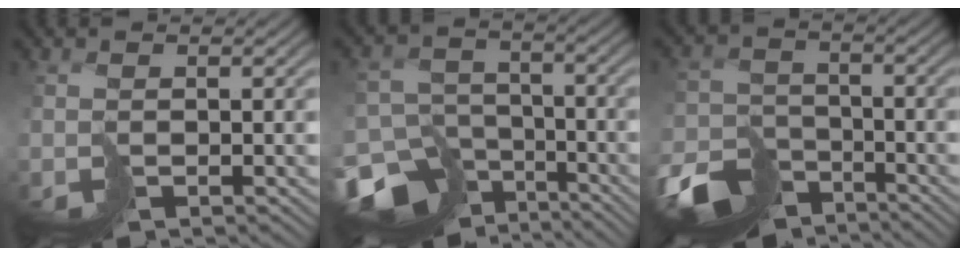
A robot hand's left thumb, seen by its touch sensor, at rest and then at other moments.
{"total": 13.4, "force": [-9.1, 8.3, 5.1], "torque": [-0.142, -0.028, -0.139]}
{"total": 10.5, "force": [-8.0, 5.1, 4.5], "torque": [-0.102, -0.015, -0.153]}